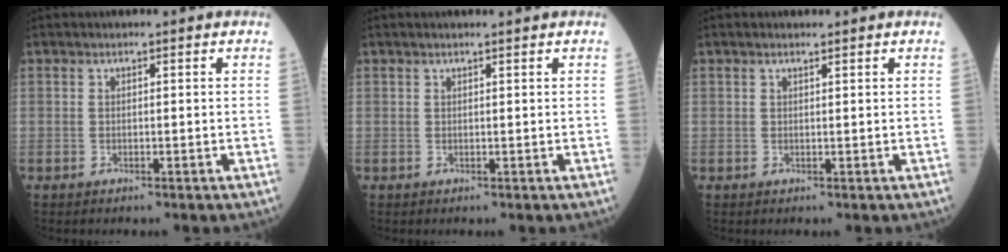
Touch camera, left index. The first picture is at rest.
{"total": 1.3, "force": [1.1, -0.2, 0.7], "torque": [-0.010, 0.005, 0.020]}
{"total": 0.8, "force": [0.7, 0.0, 0.4], "torque": [-0.012, 0.005, 0.014]}